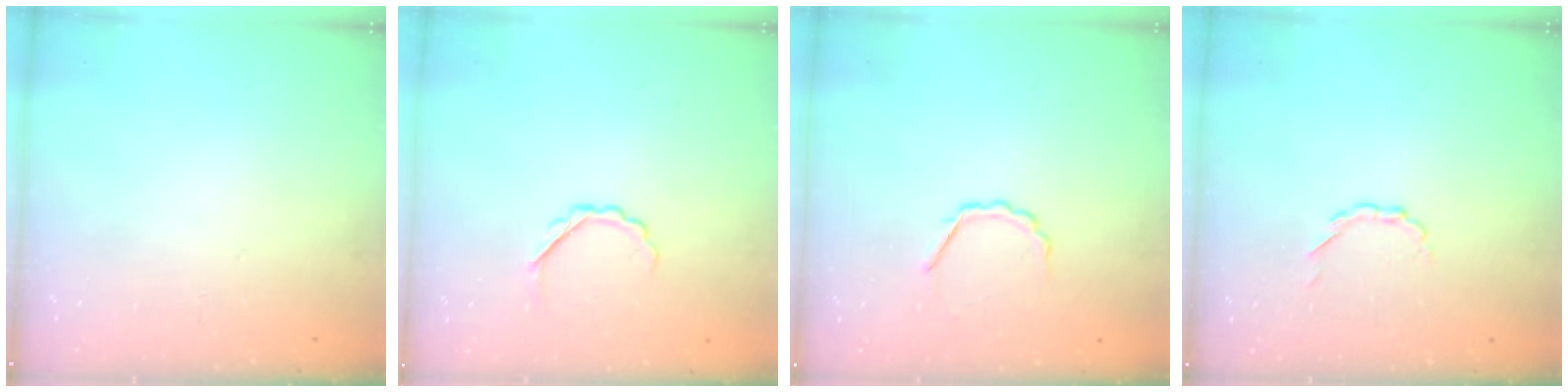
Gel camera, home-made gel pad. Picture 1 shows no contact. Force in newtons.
{"total": 3.5, "press": 3.4, "slide": 0.8}
{"total": 3.7, "press": 3.6, "slide": 0.8}
{"total": 2.7, "press": 2.5, "slide": 1.0}